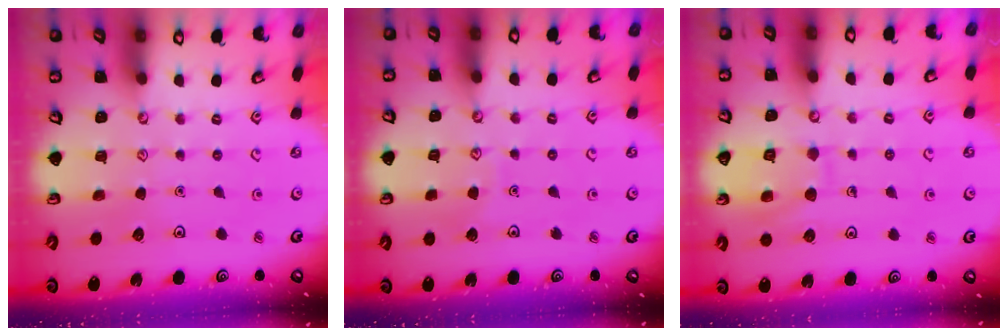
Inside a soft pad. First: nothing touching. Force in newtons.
{"total": 3.4, "press": 3.3, "slide": 0.3}
{"total": 9.5, "press": 9.5, "slide": 0.8}